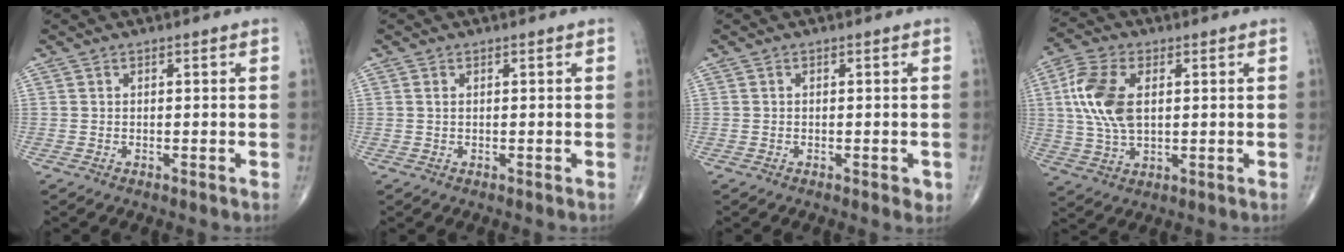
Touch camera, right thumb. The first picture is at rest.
{"total": 0.6, "force": [0.2, 0.3, 0.5], "torque": [-0.012, 0.006, 0.005]}
{"total": 1.6, "force": [-0.5, 0.8, 1.2], "torque": [-0.012, -0.001, -0.007]}
{"total": 11.8, "force": [2.1, 6.6, 9.6], "torque": [-0.206, 0.003, 0.040]}